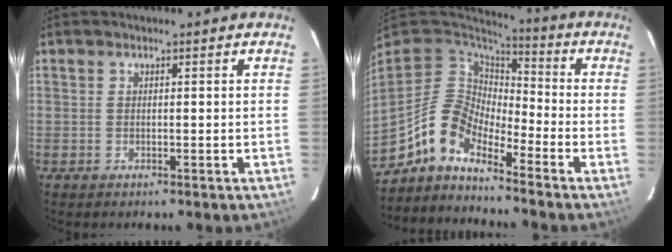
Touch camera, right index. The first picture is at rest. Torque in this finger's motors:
{"motor_torque": [0.28, -0.16, -0.33, -0.21]}